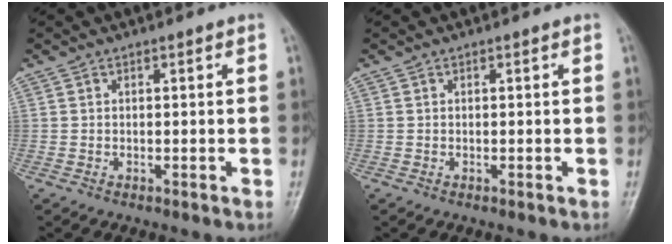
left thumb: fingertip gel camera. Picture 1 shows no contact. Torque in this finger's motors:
{"motor_torque": [0.00, 0.00, 0.00, 0.00, 0.00]}